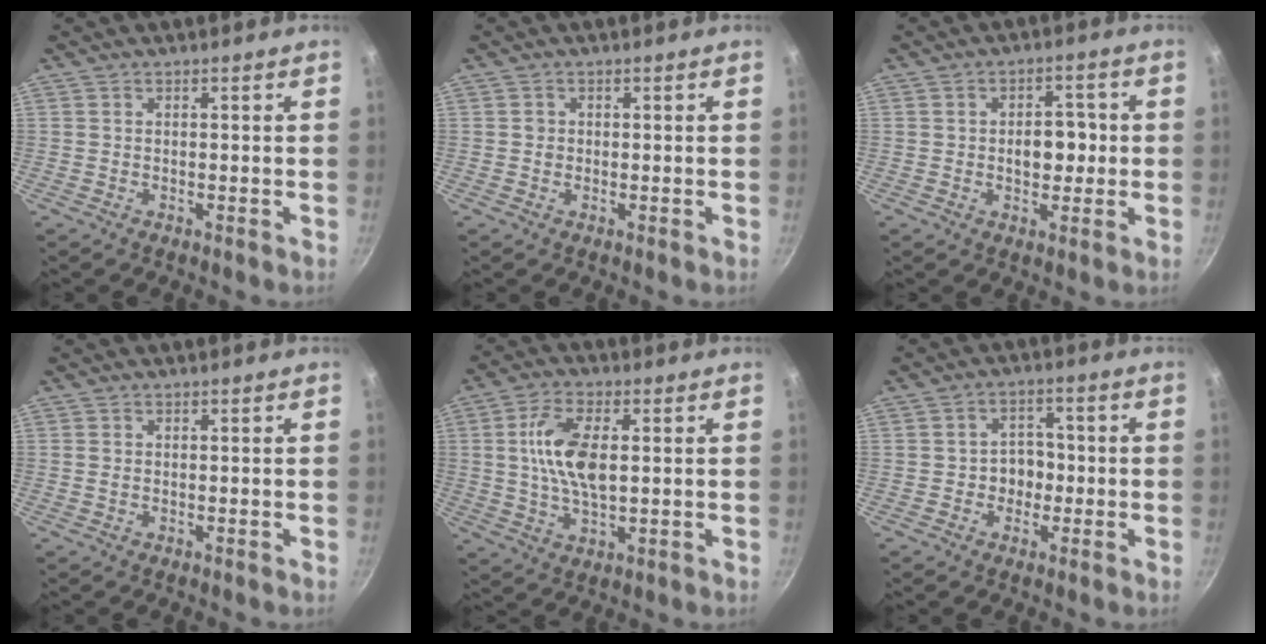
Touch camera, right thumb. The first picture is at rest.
{"total": 1.1, "force": [0.0, 1.0, 0.4], "torque": [-0.002, 0.003, 0.000]}
{"total": 6.2, "force": [-0.1, 4.0, 4.7], "torque": [-0.042, 0.010, -0.003]}
{"total": 0.7, "force": [0.1, 0.4, 0.5], "torque": [-0.015, 0.002, 0.004]}
{"total": 11.2, "force": [1.5, 5.2, 9.8], "torque": [-0.194, -0.002, 0.030]}
{"total": 5.0, "force": [-0.9, 4.1, 2.7], "torque": [-0.010, 0.015, -0.023]}